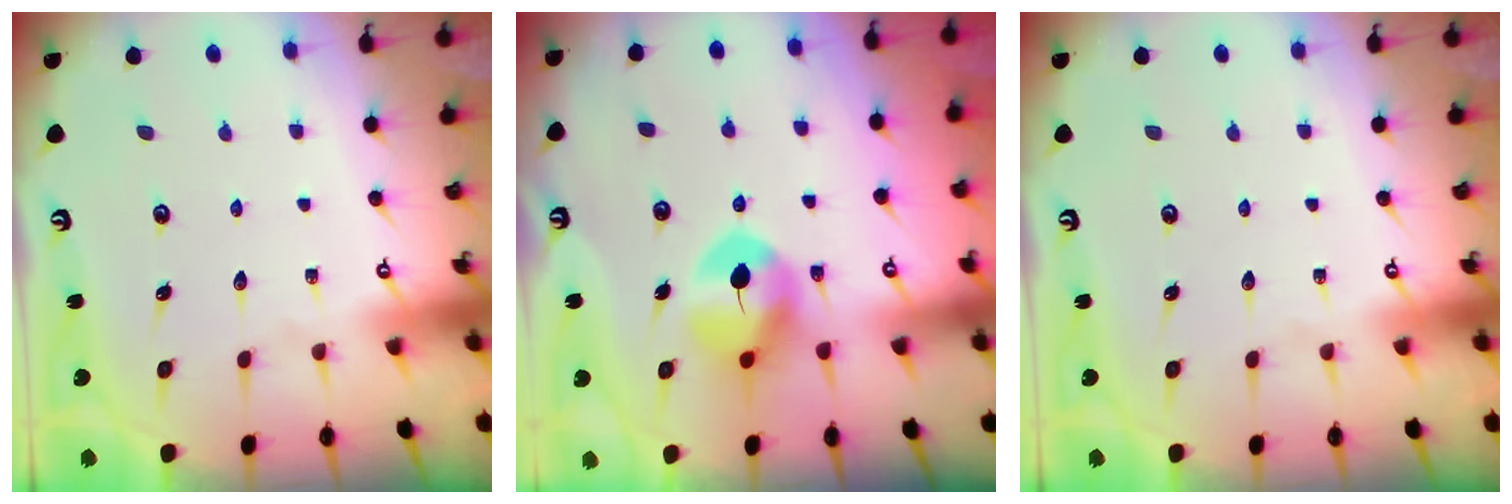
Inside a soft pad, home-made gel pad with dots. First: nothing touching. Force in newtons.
{"total": 7.2, "press": 7.2, "slide": 0.6}
{"total": 0.0}